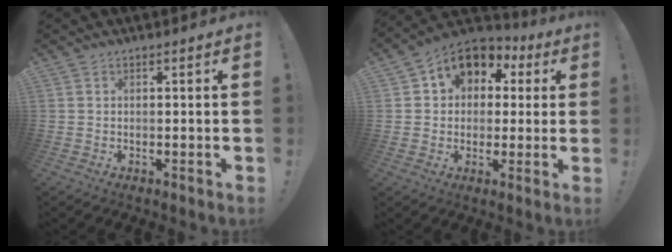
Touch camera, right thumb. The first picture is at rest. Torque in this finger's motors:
{"motor_torque": [0.22, -0.02, -0.12, 0.18, 0.24]}